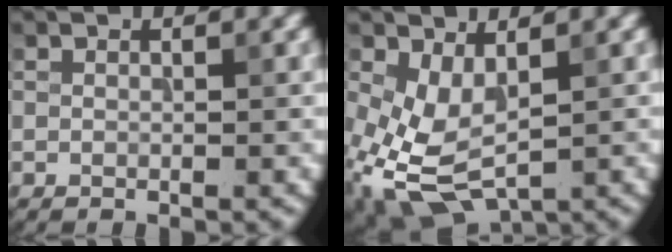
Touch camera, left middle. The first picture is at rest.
{"total": 5.1, "force": [-1.3, 2.7, 4.2], "torque": [-0.108, -0.004, -0.017]}